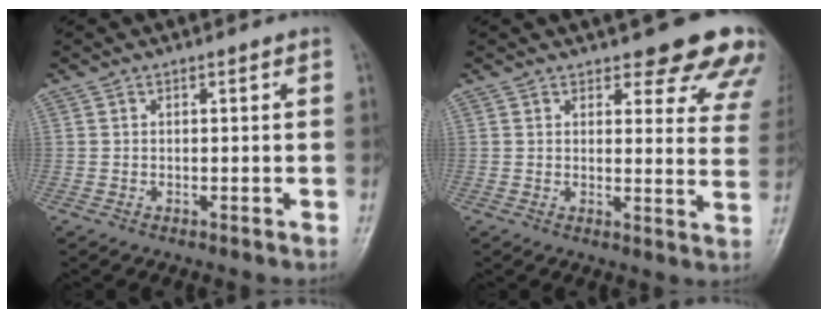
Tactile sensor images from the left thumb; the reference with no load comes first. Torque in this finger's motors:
{"motor_torque": [1.68, 1.50, 1.42, -1.35, 0.04]}